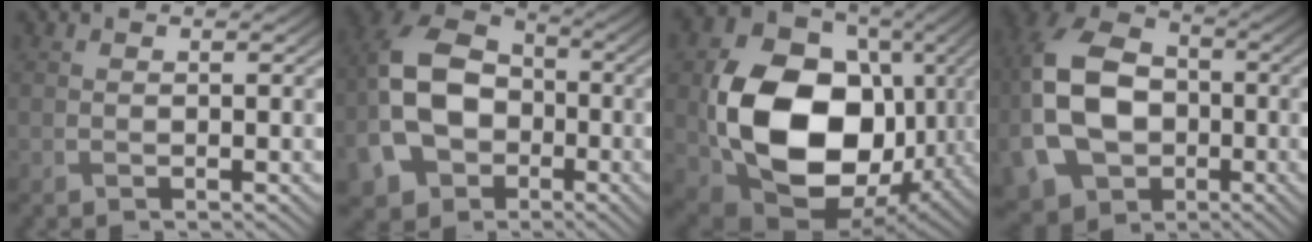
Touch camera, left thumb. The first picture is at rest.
{"total": 14.7, "force": [-4.1, 10.9, 8.9], "torque": [-0.211, -0.033, -0.079]}
{"total": 16.7, "force": [-1.2, 12.6, 10.9], "torque": [-0.222, -0.033, -0.013]}
{"total": 15.2, "force": [-2.8, 11.0, 10.0], "torque": [-0.253, -0.022, -0.053]}